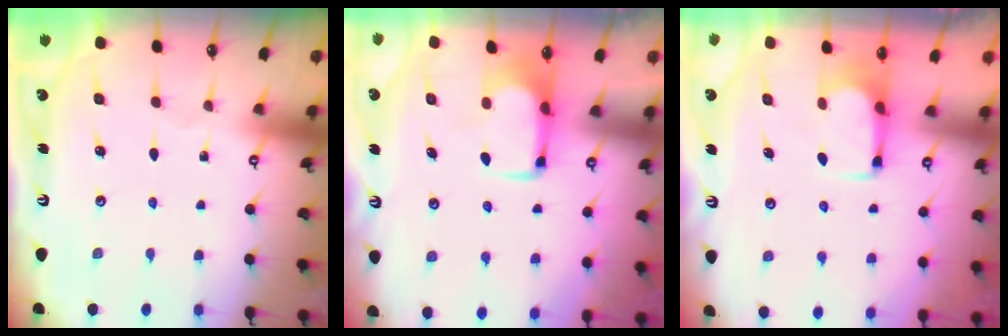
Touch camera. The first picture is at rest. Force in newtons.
{"total": 2.0, "press": 2.0, "slide": 0.4}
{"total": 2.8, "press": 2.8, "slide": 0.5}